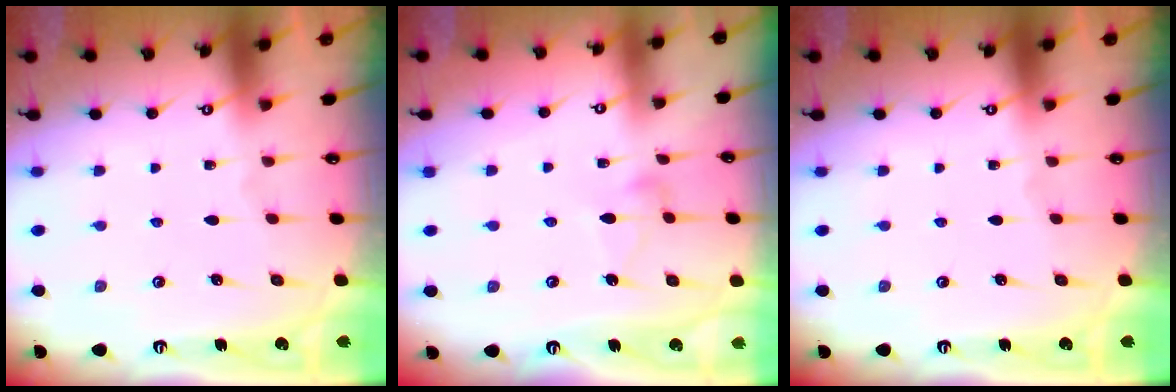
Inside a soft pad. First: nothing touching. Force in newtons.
{"total": 3.7, "press": 3.7, "slide": 0.1}
{"total": 0.0}